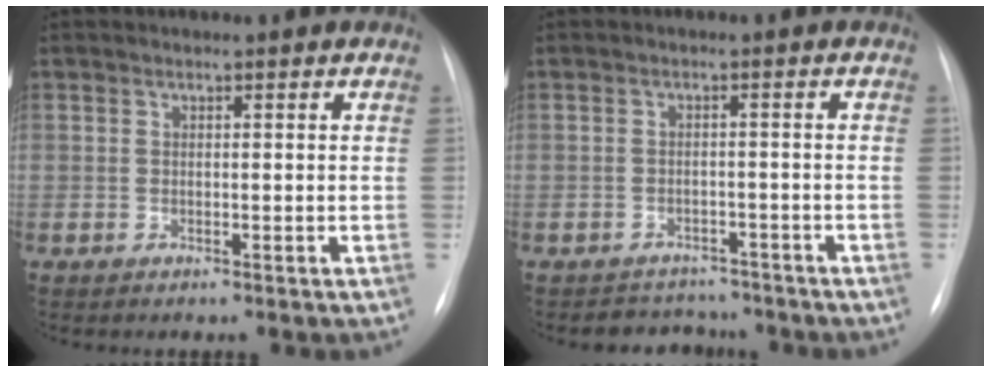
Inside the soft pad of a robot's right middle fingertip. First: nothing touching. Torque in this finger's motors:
{"motor_torque": [0.22, -0.33, -0.01, -0.01]}